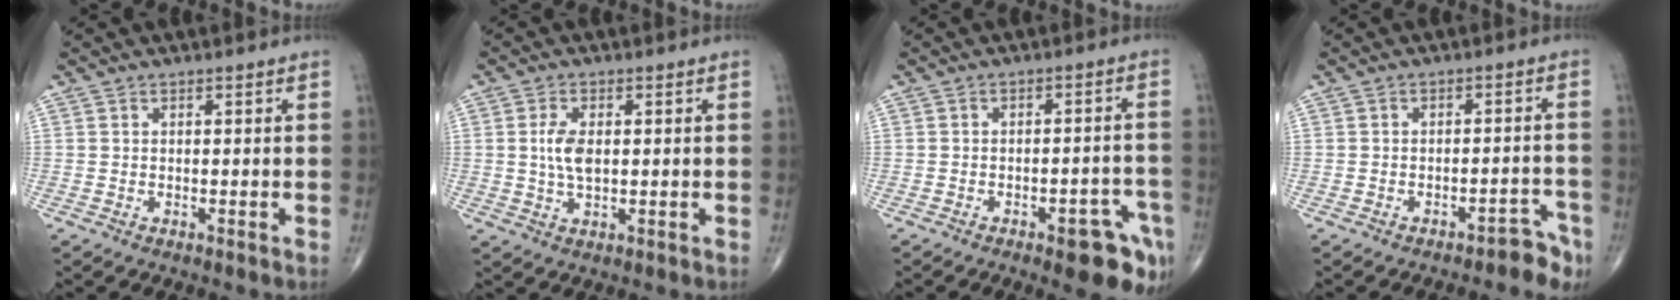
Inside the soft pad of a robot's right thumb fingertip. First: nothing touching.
{"total": 5.0, "force": [0.5, 2.5, 4.3], "torque": [-0.084, -0.002, 0.009]}
{"total": 9.9, "force": [-5.3, 3.5, 7.6], "torque": [-0.069, 0.032, -0.060]}
{"total": 3.2, "force": [-2.3, 1.6, 1.7], "torque": [-0.012, 0.023, -0.027]}